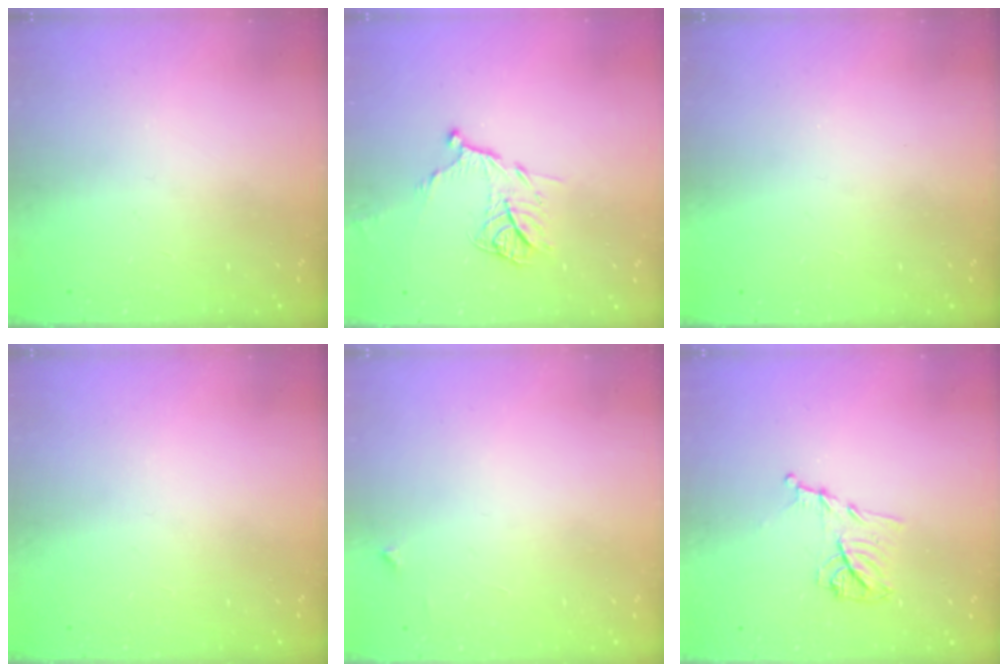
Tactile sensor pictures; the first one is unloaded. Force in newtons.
{"total": 12.3, "press": 12.2, "slide": 1.2}
{"total": 1.5, "press": 1.5, "slide": 0.1}
{"total": 0.0}
{"total": 3.3, "press": 3.3, "slide": 0.4}
{"total": 10.3, "press": 10.3, "slide": 0.5}